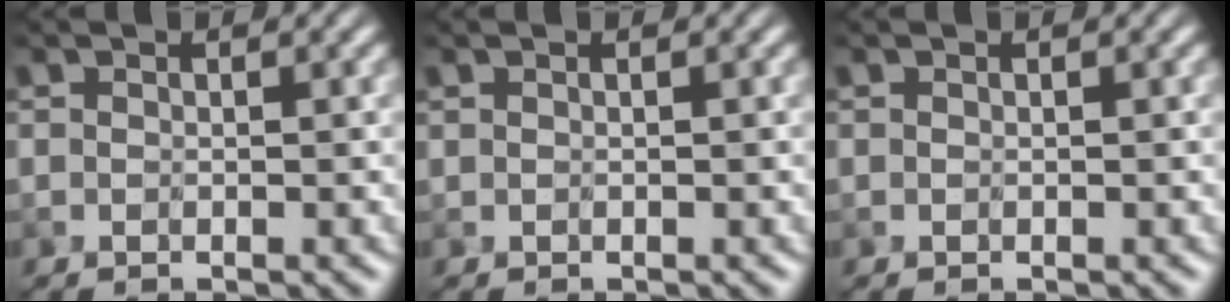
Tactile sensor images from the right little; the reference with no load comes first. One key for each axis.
{"total": 0.0}
{"total": 0.0}